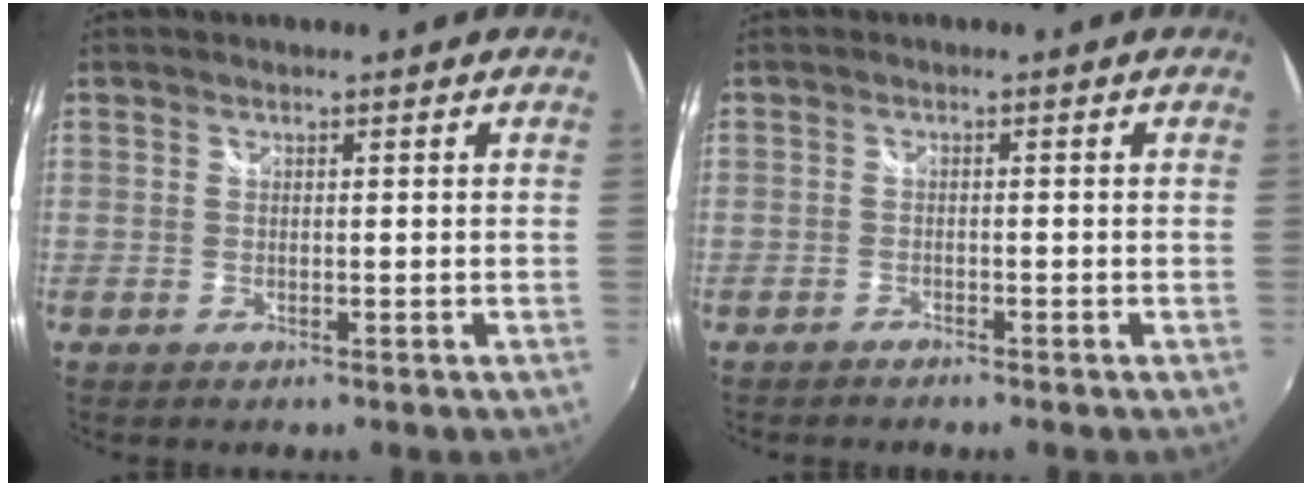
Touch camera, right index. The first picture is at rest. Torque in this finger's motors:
{"motor_torque": [-0.12, -0.13, -0.07, -0.01]}